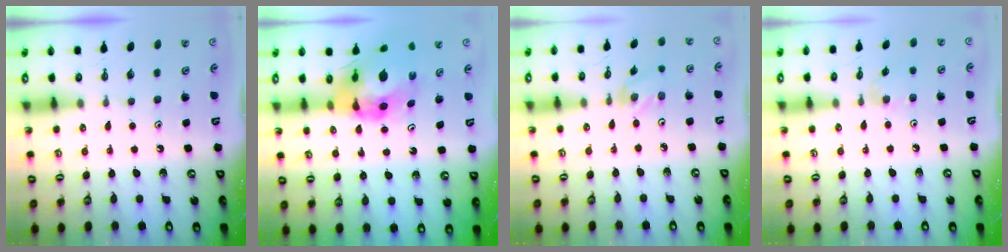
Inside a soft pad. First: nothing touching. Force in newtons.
{"total": 10.1, "press": 10.0, "slide": 1.1}
{"total": 1.6, "press": 1.5, "slide": 0.3}
{"total": 3.3, "press": 3.3, "slide": 0.5}